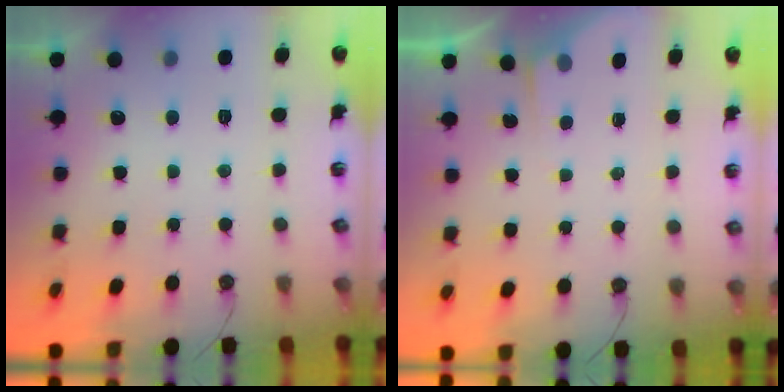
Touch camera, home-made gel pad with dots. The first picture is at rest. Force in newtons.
{"total": 3.1, "press": 3.1, "slide": 0.4}